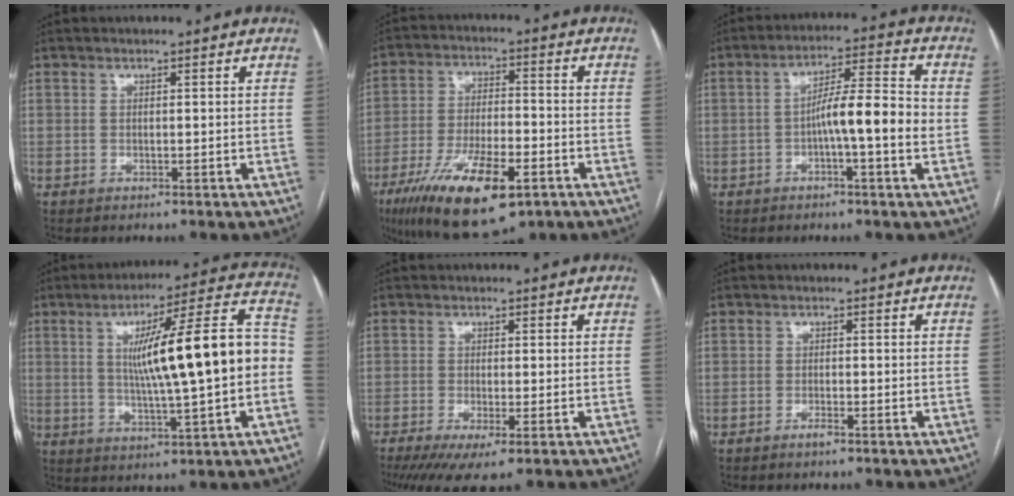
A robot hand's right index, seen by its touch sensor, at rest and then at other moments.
{"total": 16.1, "force": [-8.6, 4.9, 12.6], "torque": [-0.242, -0.019, -0.142]}
{"total": 7.9, "force": [-1.0, 0.8, 7.8], "torque": [-0.123, 0.015, -0.020]}
{"total": 17.7, "force": [0.2, 1.4, 17.6], "torque": [-0.266, 0.029, 0.005]}
{"total": 6.2, "force": [-3.6, 1.0, 4.9], "torque": [-0.078, -0.016, -0.062]}
{"total": 1.1, "force": [-0.8, 0.0, 0.6], "torque": [-0.013, 0.000, -0.015]}